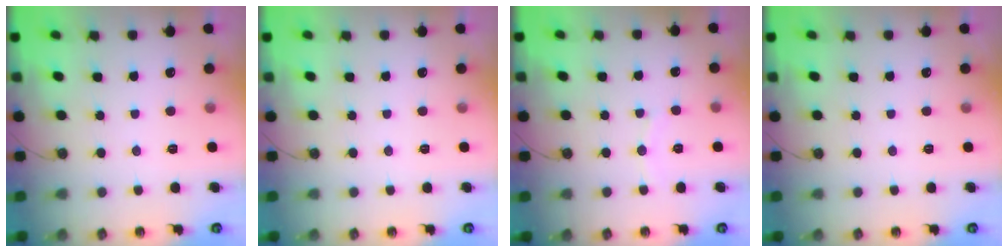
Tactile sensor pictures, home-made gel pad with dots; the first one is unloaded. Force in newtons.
{"total": 0.0}
{"total": 4.9, "press": 4.9, "slide": 0.2}
{"total": 0.0}